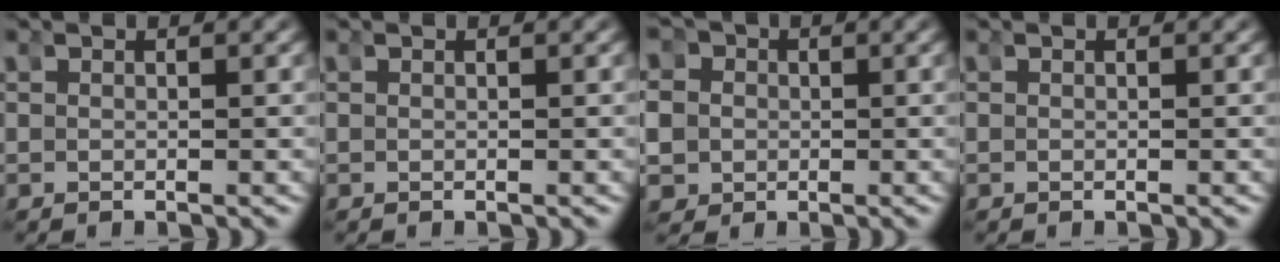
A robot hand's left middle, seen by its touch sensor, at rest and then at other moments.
{"total": 0.0}
{"total": 7.6, "force": [-0.2, 7.0, 2.9], "torque": [-0.085, -0.017, -0.011]}
{"total": 0.0}